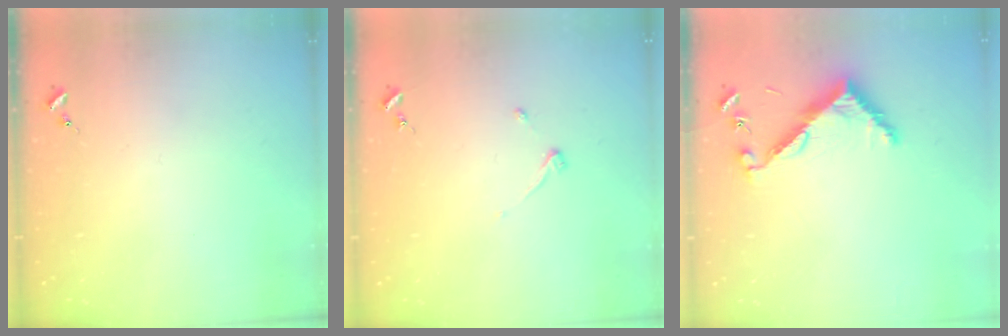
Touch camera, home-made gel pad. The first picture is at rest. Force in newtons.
{"total": 3.3, "press": 3.3, "slide": 0.4}
{"total": 8.0, "press": 7.9, "slide": 0.4}